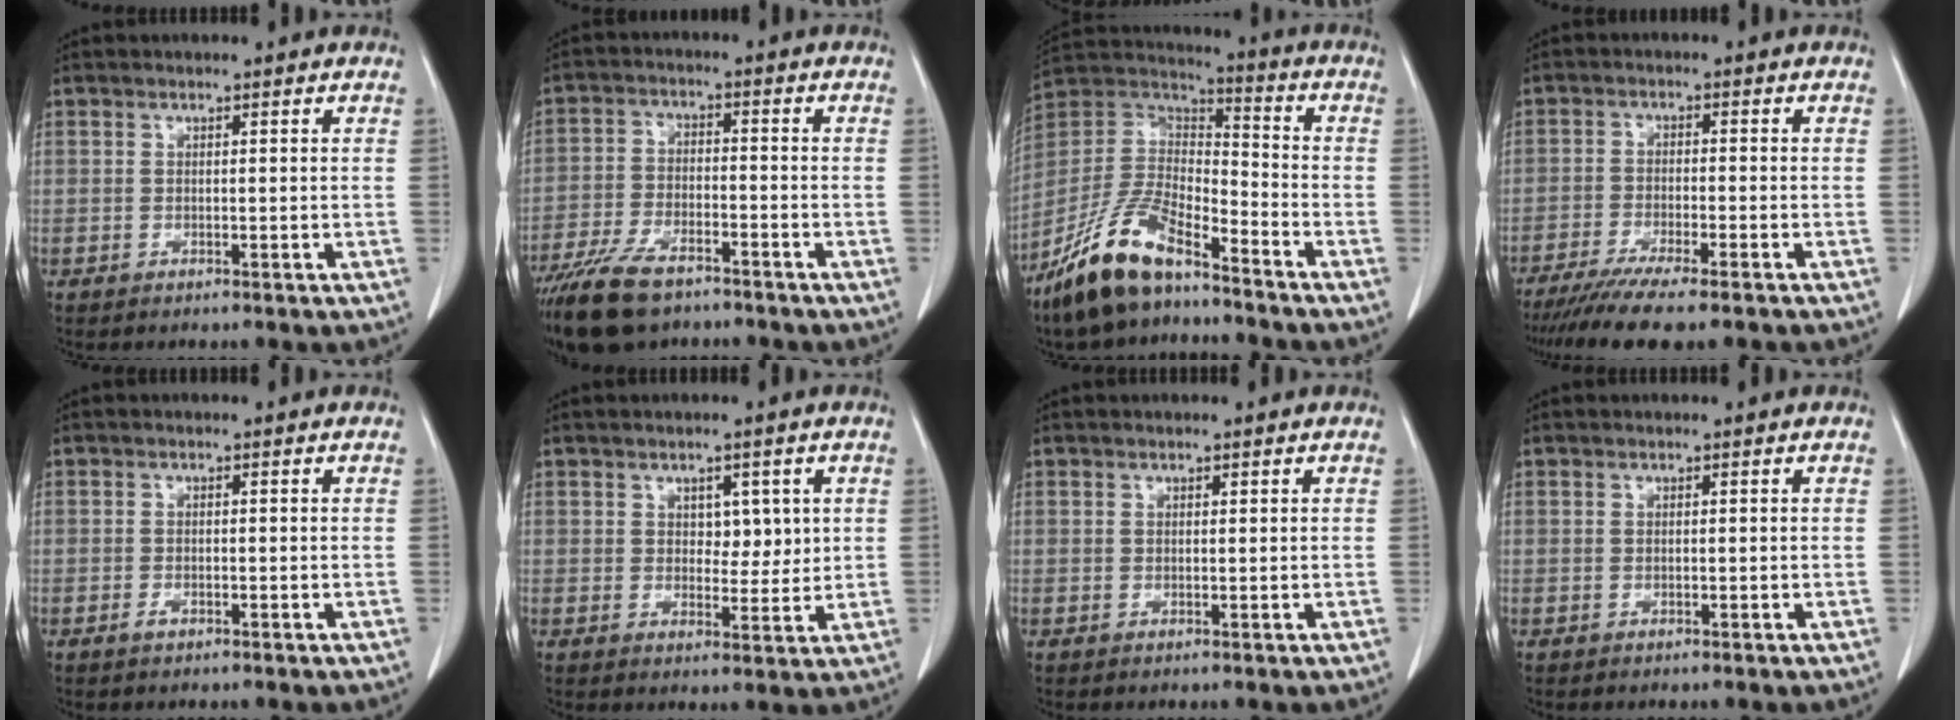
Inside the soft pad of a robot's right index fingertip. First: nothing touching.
{"total": 12.2, "force": [-8.9, 4.8, 6.8], "torque": [-0.135, -0.016, -0.159]}
{"total": 16.4, "force": [-11.7, 5.2, 10.3], "torque": [-0.216, 0.001, -0.220]}
{"total": 11.2, "force": [-8.9, 1.2, 6.7], "torque": [-0.105, -0.019, -0.138]}
{"total": 1.6, "force": [-0.8, 0.9, 1.0], "torque": [-0.017, 0.003, -0.011]}
{"total": 5.3, "force": [1.5, 3.1, 4.0], "torque": [-0.056, 0.005, 0.030]}
{"total": 0.6, "force": [0.3, 0.4, 0.3], "torque": [-0.007, 0.000, 0.006]}
{"total": 0.0}